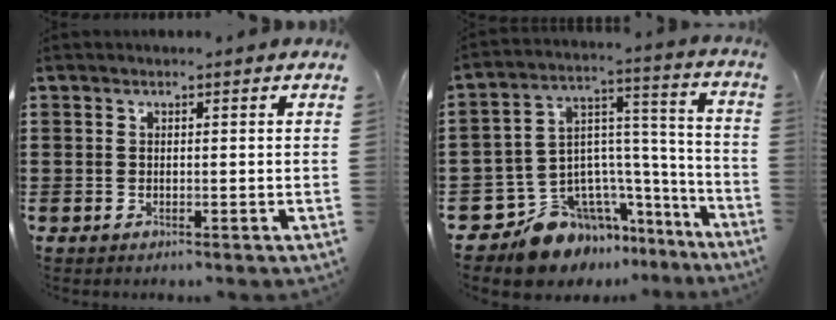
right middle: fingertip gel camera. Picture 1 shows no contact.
{"total": 10.8, "force": [-8.8, 5.8, 2.4], "torque": [-0.065, -0.005, -0.159]}